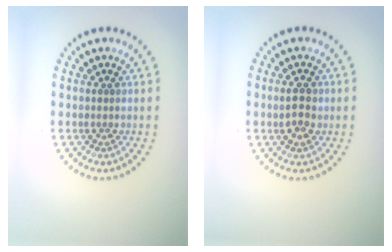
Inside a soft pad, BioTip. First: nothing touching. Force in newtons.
{"total": 2.4, "press": 2.4, "slide": 0.2}